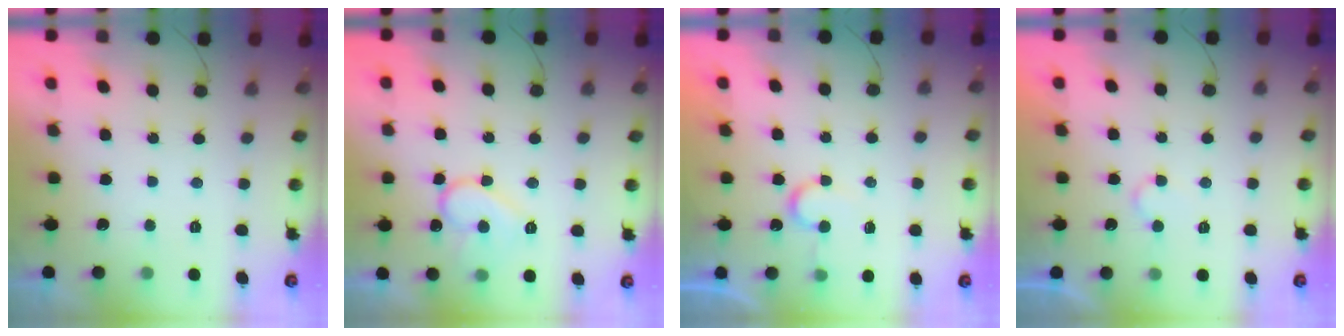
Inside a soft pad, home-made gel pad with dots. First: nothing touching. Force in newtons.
{"total": 12.4, "press": 12.3, "slide": 1.3}
{"total": 6.2, "press": 6.2, "slide": 0.4}
{"total": 5.6, "press": 5.5, "slide": 0.4}